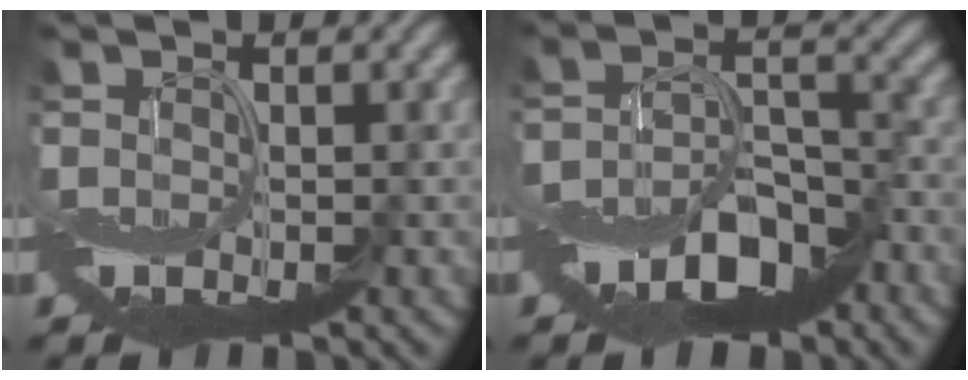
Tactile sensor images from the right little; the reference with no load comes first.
{"total": 7.0, "force": [-4.3, 3.1, 4.6], "torque": [-0.077, -0.001, -0.079]}